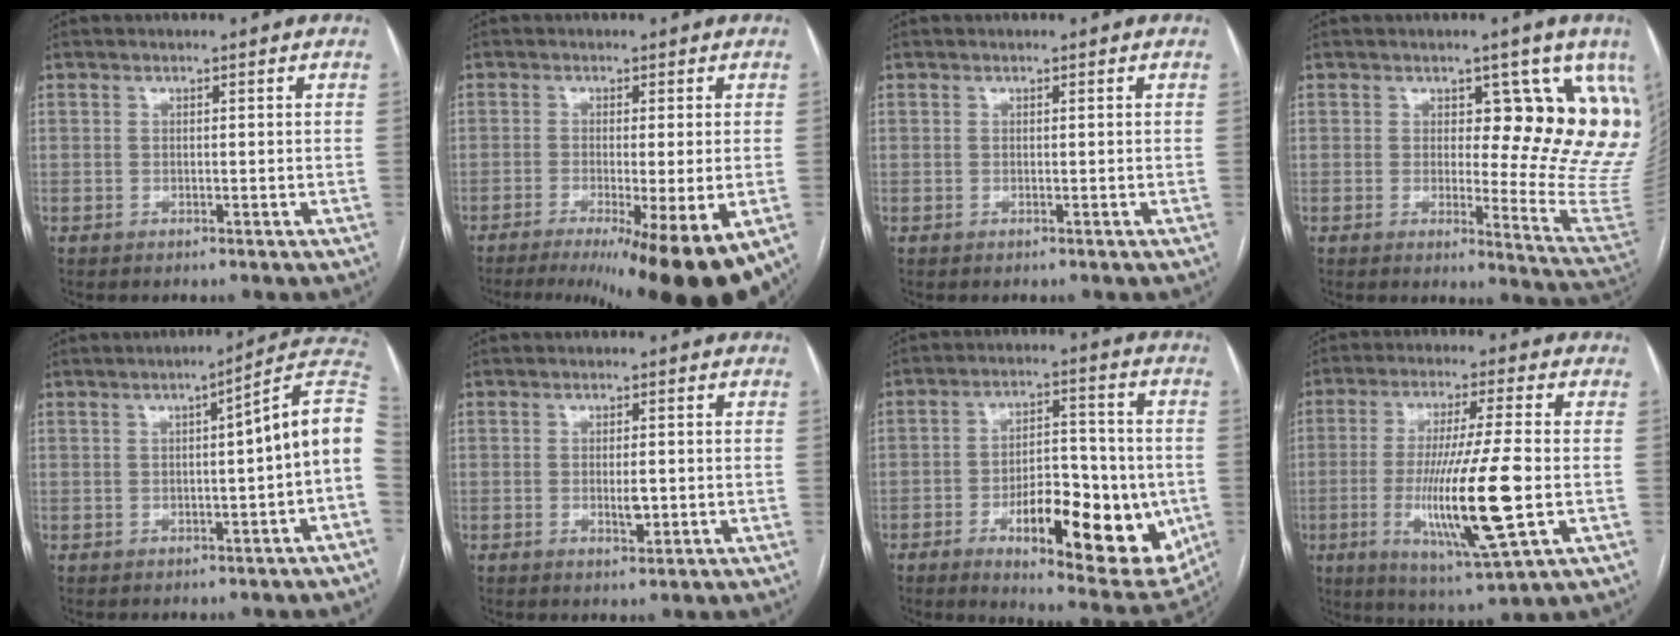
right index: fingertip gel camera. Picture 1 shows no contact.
{"total": 16.2, "force": [-10.3, 0.8, 12.4], "torque": [-0.122, -0.039, -0.146]}
{"total": 0.0}
{"total": 13.4, "force": [6.0, 4.2, 11.2], "torque": [-0.125, -0.023, 0.062]}
{"total": 9.2, "force": [-0.3, -0.5, 9.2], "torque": [-0.109, 0.027, -0.011]}
{"total": 2.5, "force": [-0.3, 0.8, 2.4], "torque": [-0.042, -0.001, 0.000]}
{"total": 19.4, "force": [-5.9, 7.0, 17.2], "torque": [-0.212, 0.006, -0.070]}
{"total": 15.5, "force": [-2.9, 0.4, 15.3], "torque": [-0.291, -0.024, -0.048]}